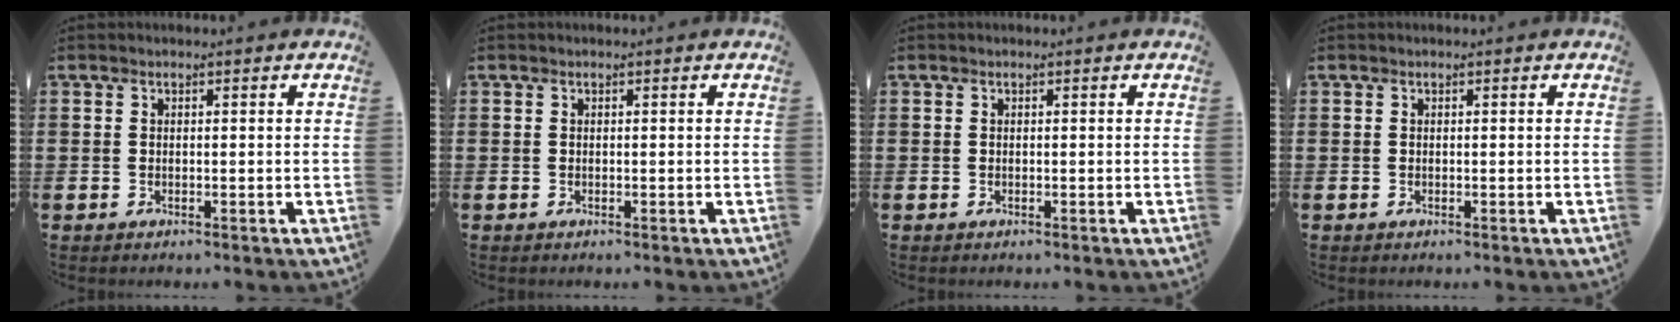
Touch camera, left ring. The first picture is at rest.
{"total": 0.0}
{"total": 0.0}
{"total": 0.0}